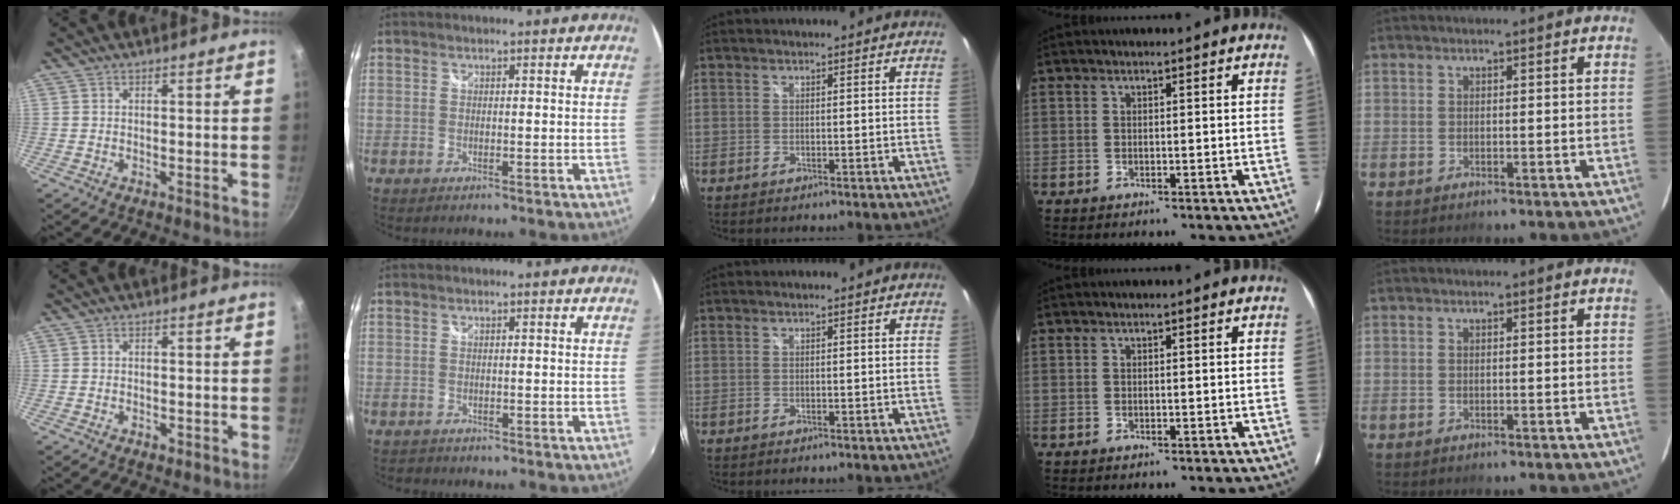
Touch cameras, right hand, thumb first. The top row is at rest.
{"thumb": {"total": 1.1, "force": [-0.6, 0.7, 0.6], "torque": [-0.012, 0.001, -0.008]}, "index": {"total": 0.8, "force": [-0.6, 0.5, 0.0], "torque": [-0.002, -0.001, -0.009]}}